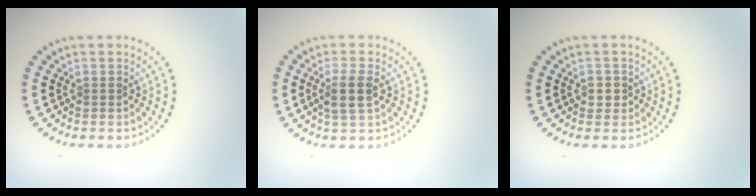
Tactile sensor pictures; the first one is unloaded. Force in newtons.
{"total": 2.7, "press": 2.5, "slide": 0.9}
{"total": 1.1, "press": 1.0, "slide": 0.5}